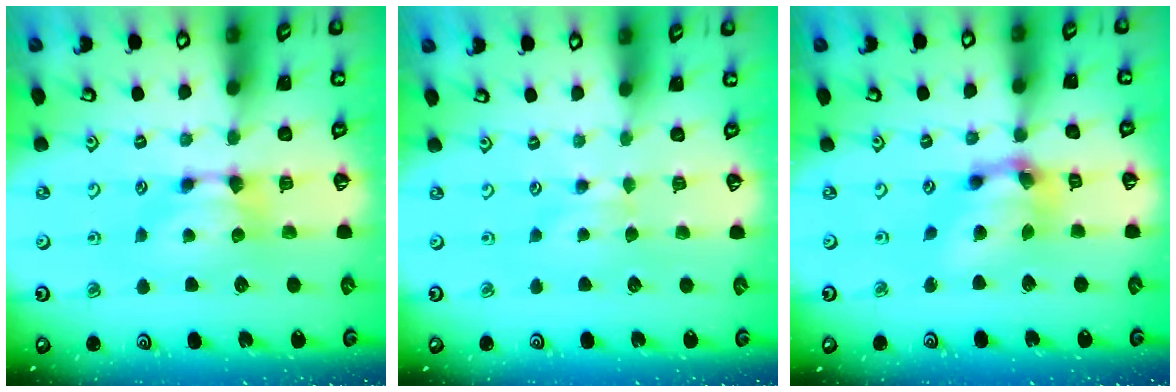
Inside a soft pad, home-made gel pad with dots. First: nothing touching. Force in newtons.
{"total": 2.4, "press": 2.4, "slide": 0.4}
{"total": 6.4, "press": 6.1, "slide": 2.0}